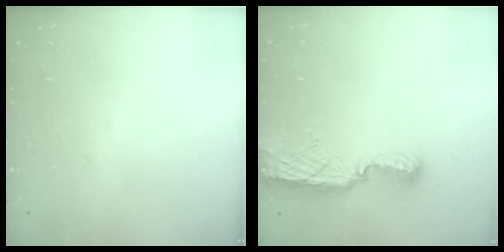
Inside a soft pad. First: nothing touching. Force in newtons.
{"total": 8.5, "press": 8.4, "slide": 0.8}